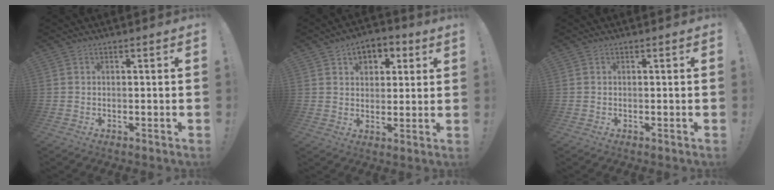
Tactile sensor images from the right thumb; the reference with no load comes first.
{"total": 6.9, "force": [3.3, 5.1, 3.4], "torque": [-0.040, -0.012, 0.060]}
{"total": 0.0}